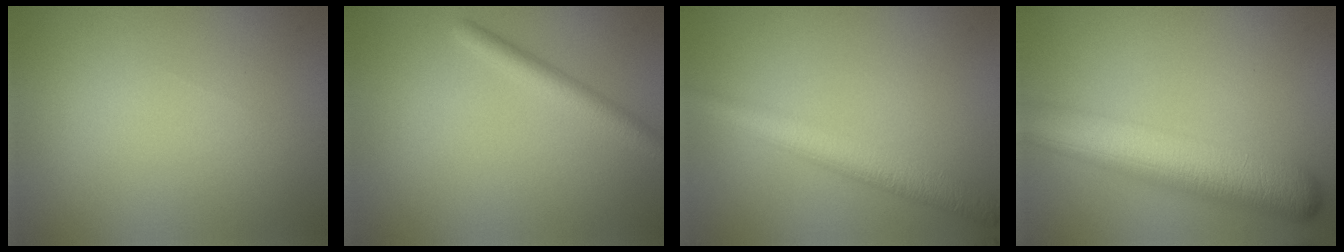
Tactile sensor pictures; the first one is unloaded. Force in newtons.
{"total": 2.3, "press": 2.3, "slide": 0.1}
{"total": 4.2, "press": 4.2, "slide": 0.1}
{"total": 8.8, "press": 8.8, "slide": 0.5}